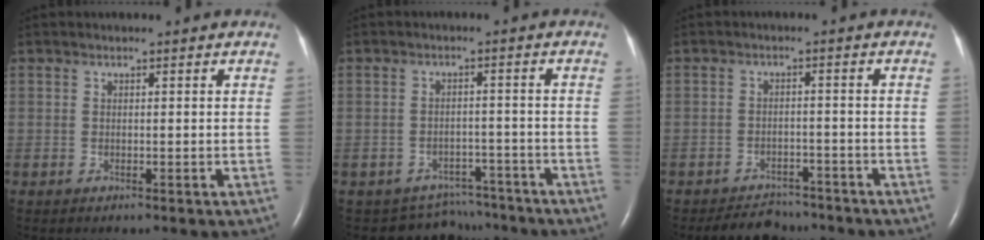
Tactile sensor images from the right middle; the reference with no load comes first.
{"total": 6.9, "force": [-6.2, 2.8, -1.0], "torque": [0.017, 0.024, -0.080]}
{"total": 5.6, "force": [-5.1, 2.1, 0.7], "torque": [-0.011, -0.002, -0.078]}